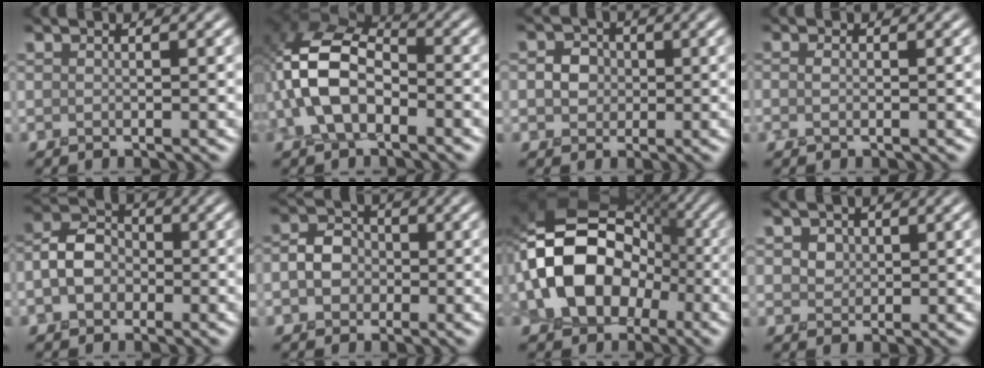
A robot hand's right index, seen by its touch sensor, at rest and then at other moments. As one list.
[{"total": 8.7, "force": [-1.9, 5.4, 6.6], "torque": [-0.141, 0.017, -0.050]}, {"total": 2.6, "force": [0.0, 2.3, 1.2], "torque": [-0.013, 0.004, -0.006]}, {"total": 1.1, "force": [-0.3, 0.5, 1.0], "torque": [-0.023, -0.002, -0.008]}, {"total": 4.3, "force": [-0.9, 3.3, 2.5], "torque": [-0.046, 0.007, -0.024]}, {"total": 3.3, "force": [-0.4, 2.7, 1.7], "torque": [-0.018, 0.002, -0.016]}, {"total": 13.7, "force": [-2.6, 9.4, 9.6], "torque": [-0.188, 0.003, -0.067]}, {"total": 2.2, "force": [1.0, 1.7, 1.0], "torque": [-0.019, 0.007, 0.015]}]